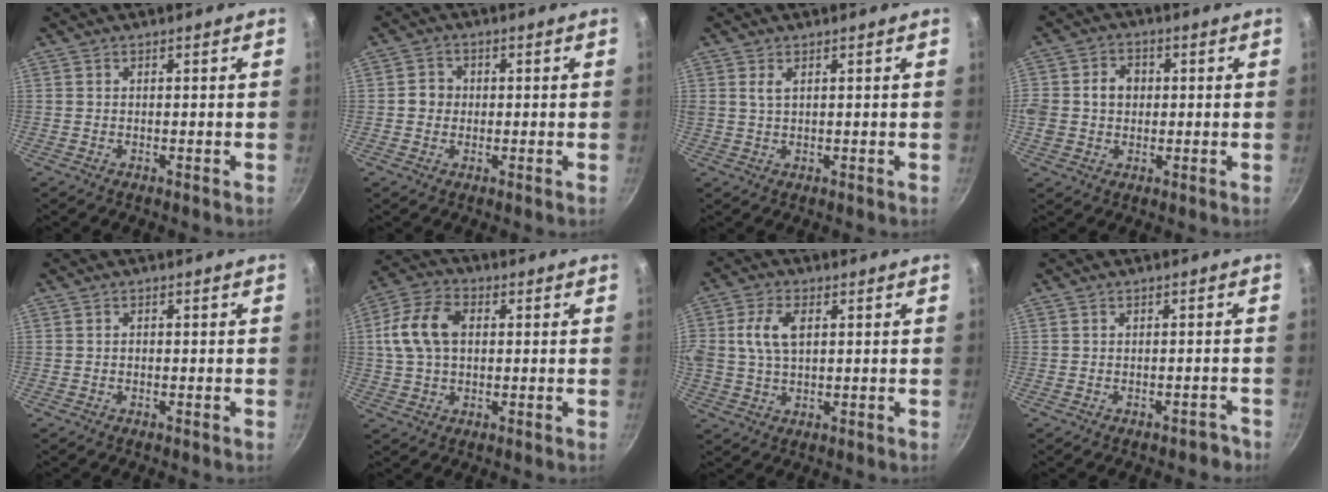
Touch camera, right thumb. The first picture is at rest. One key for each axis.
{"total": 3.3, "fx": -0.1, "fy": 3.1, "fz": 1.2, "tx": -0.004, "ty": 0.007, "tz": -0.006}
{"total": 1.7, "fx": 0.9, "fy": 0.7, "fz": 1.2, "tx": -0.027, "ty": 0.000, "tz": 0.023}
{"total": 8.9, "fx": 0.8, "fy": 7.3, "fz": 5.1, "tx": -0.093, "ty": 0.014, "tz": 0.018}
{"total": 0.5, "fx": -0.1, "fy": 0.4, "fz": 0.3, "tx": -0.002, "ty": 0.002, "tz": -0.004}
{"total": 11.0, "fx": 1.6, "fy": 7.2, "fz": 8.1, "tx": -0.163, "ty": 0.023, "tz": 0.026}
{"total": 7.5, "fx": 1.6, "fy": 4.4, "fz": 5.9, "tx": -0.124, "ty": 0.006, "tz": 0.034}
{"total": 2.0, "fx": -1.7, "fy": 1.0, "fz": 0.2, "tx": -0.002, "ty": 0.022, "tz": -0.021}